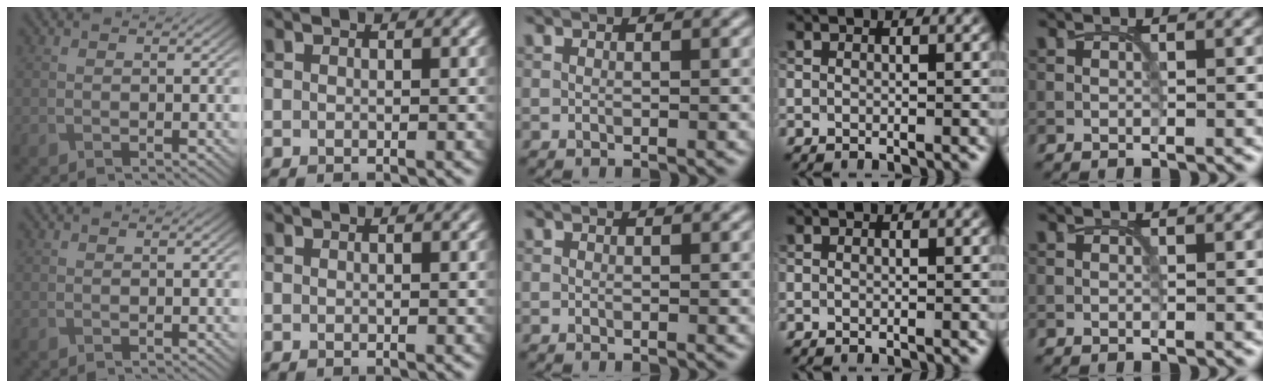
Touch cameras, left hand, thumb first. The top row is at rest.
{}